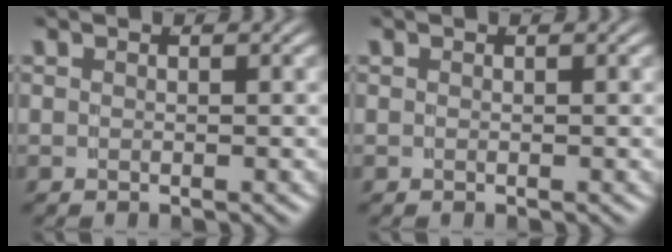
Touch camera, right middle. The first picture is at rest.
{"total": 0.0}